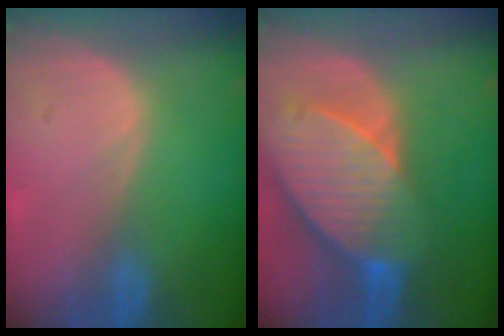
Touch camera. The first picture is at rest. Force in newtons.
{"total": 10.7, "press": 9.4, "slide": 5.1}